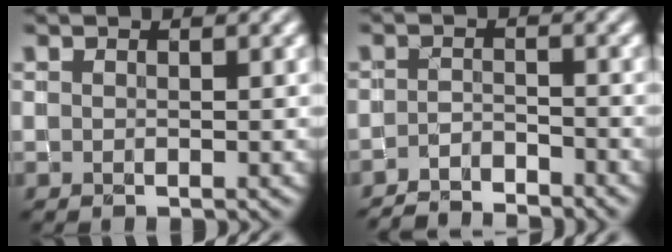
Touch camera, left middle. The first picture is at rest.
{"total": 3.3, "force": [-3.3, 0.4, 0.7], "torque": [-0.011, -0.004, -0.063]}